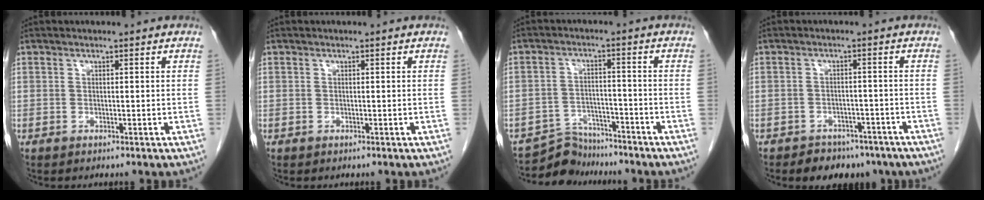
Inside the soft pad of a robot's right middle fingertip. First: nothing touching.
{"total": 0.0}
{"total": 6.0, "force": [-5.7, 1.7, -0.8], "torque": [0.014, 0.008, -0.099]}
{"total": 6.8, "force": [-5.2, 3.9, 2.0], "torque": [-0.017, 0.010, -0.063]}